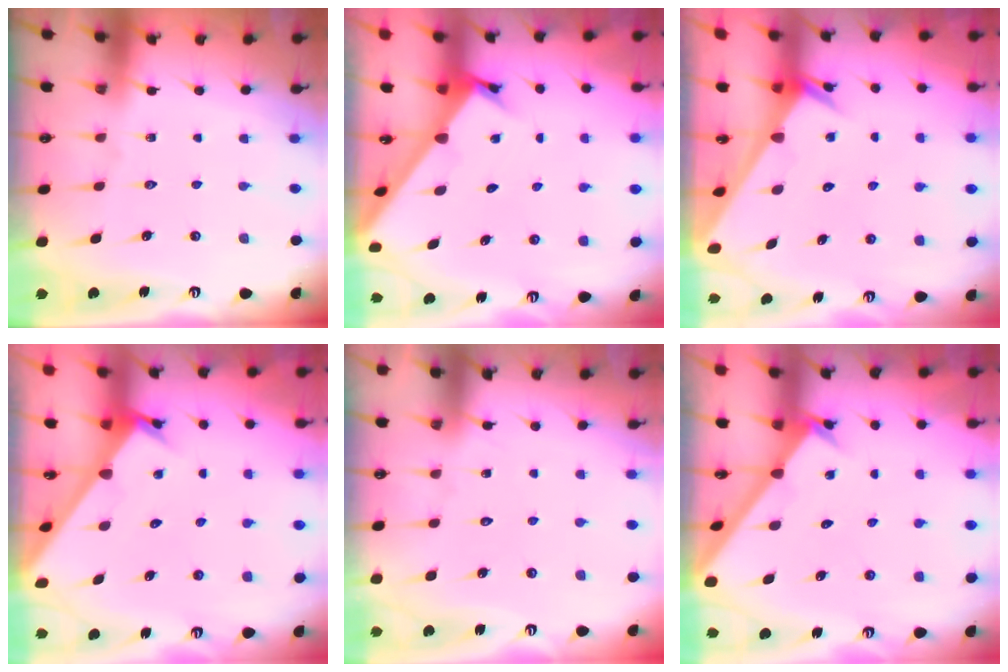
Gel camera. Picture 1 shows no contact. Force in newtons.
{"total": 2.5, "press": 2.5, "slide": 0.3}
{"total": 2.5, "press": 2.5, "slide": 0.1}
{"total": 3.0, "press": 3.0, "slide": 0.1}
{"total": 4.7, "press": 4.7, "slide": 0.4}
{"total": 1.9, "press": 1.9, "slide": 0.2}